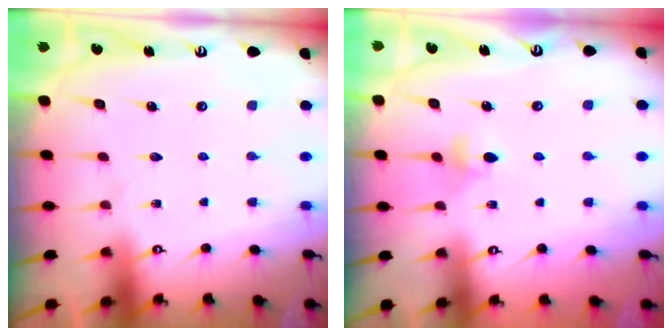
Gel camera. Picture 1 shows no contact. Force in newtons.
{"total": 4.1, "press": 4.0, "slide": 1.0}